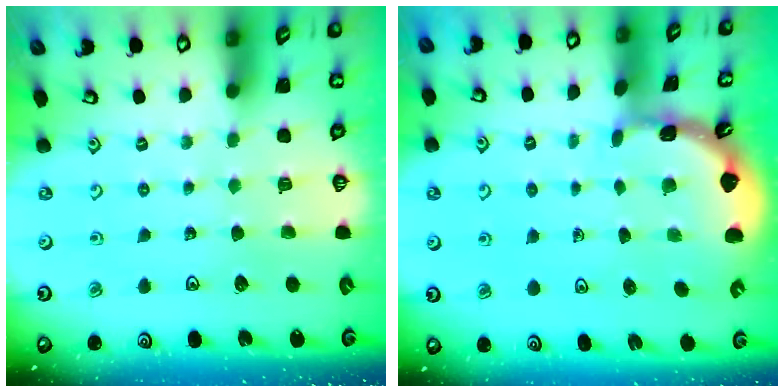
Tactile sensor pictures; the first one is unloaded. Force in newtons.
{"total": 1.6, "press": 1.6, "slide": 0.1}